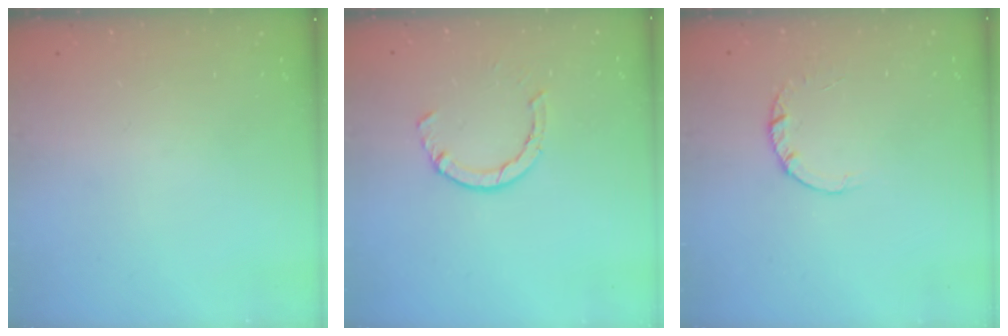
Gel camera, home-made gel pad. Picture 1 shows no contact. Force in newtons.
{"total": 4.0, "press": 4.0, "slide": 0.4}
{"total": 1.8, "press": 1.8, "slide": 0.1}